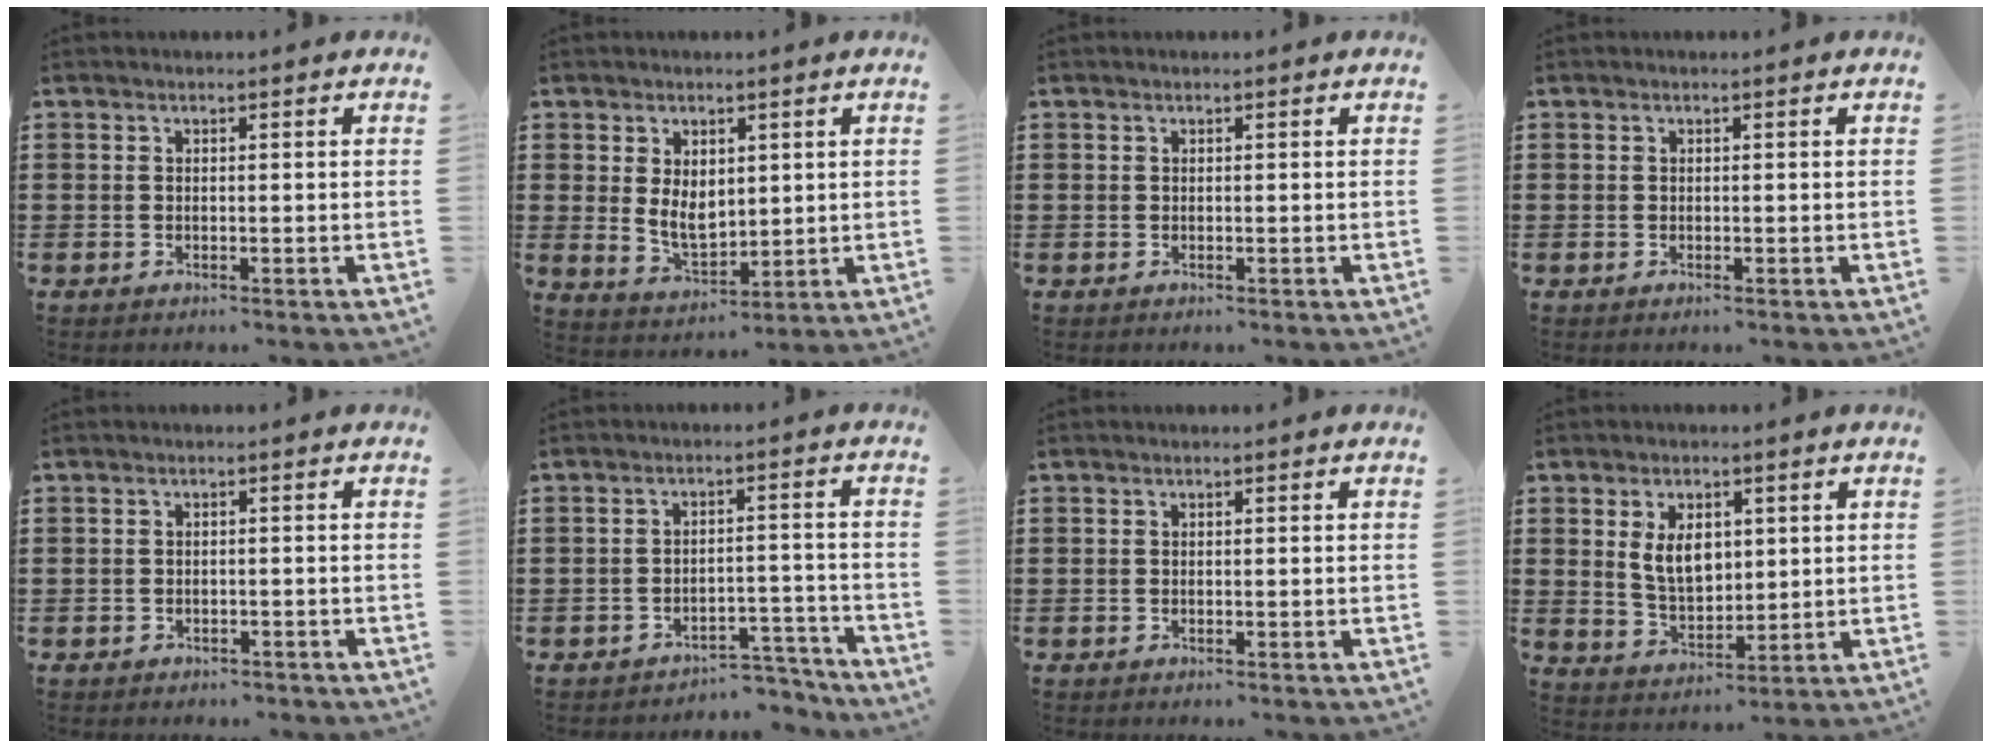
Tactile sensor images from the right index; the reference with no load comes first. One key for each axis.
{"total": 5.4, "fx": 1.4, "fy": 3.7, "fz": 3.7, "tx": -0.069, "ty": 0.006, "tz": 0.027}
{"total": 0.0}
{"total": 0.0}
{"total": 1.0, "fx": -0.8, "fy": 0.5, "fz": -0.1, "tx": -0.003, "ty": 0.004, "tz": -0.020}
{"total": 3.7, "fx": -3.5, "fy": 0.7, "fz": 1.0, "tx": -0.019, "ty": 0.007, "tz": -0.071}
{"total": 0.0}
{"total": 6.3, "fx": 1.8, "fy": 3.9, "fz": 4.7, "tx": -0.088, "ty": 0.006, "tz": 0.028}